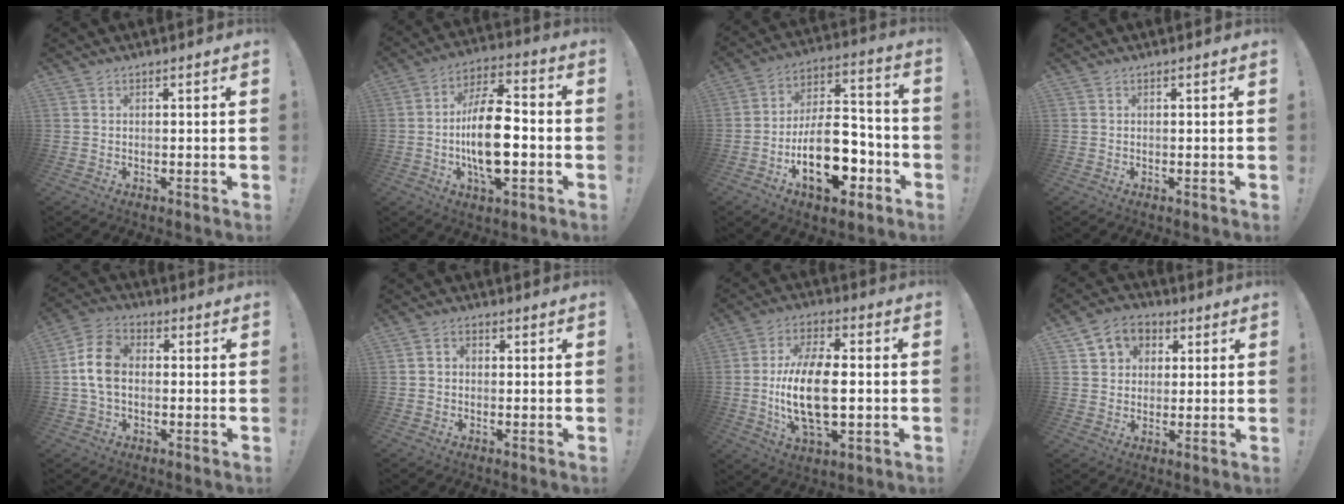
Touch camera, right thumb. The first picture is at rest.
{"total": 17.2, "force": [-3.0, 7.8, 15.1], "torque": [-0.274, 0.004, -0.057]}
{"total": 20.9, "force": [-8.2, 10.9, 15.8], "torque": [-0.266, 0.055, -0.123]}
{"total": 0.0}
{"total": 11.0, "force": [-0.4, 7.7, 7.9], "torque": [-0.147, 0.009, -0.001]}
{"total": 2.2, "force": [-0.5, 1.7, 1.3], "torque": [-0.012, 0.004, -0.011]}
{"total": 18.4, "force": [-1.7, 9.1, 15.9], "torque": [-0.305, -0.005, -0.034]}
{"total": 8.0, "force": [2.5, 7.1, 2.6], "torque": [-0.037, -0.004, 0.053]}